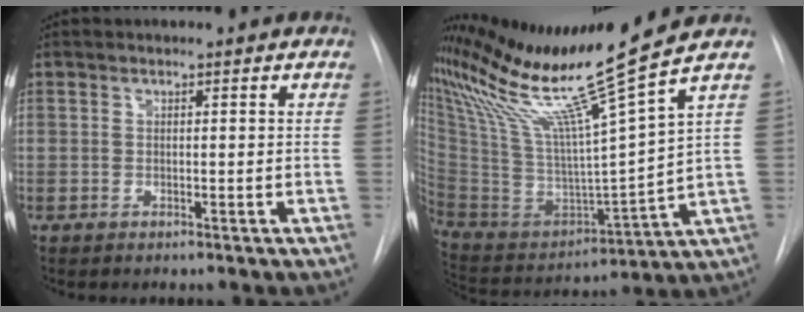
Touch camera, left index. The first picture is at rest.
{"total": 20.3, "force": [15.4, -3.6, 12.8], "torque": [-0.224, -0.054, 0.282]}